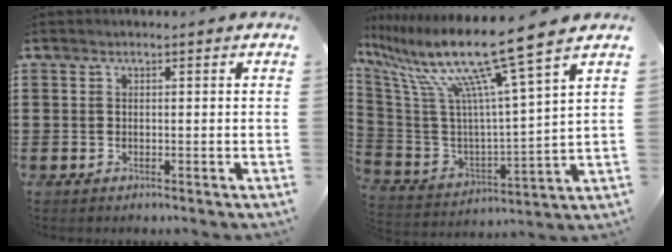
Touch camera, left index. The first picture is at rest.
{"total": 15.8, "force": [11.5, 0.2, 10.8], "torque": [-0.243, -0.073, 0.184]}